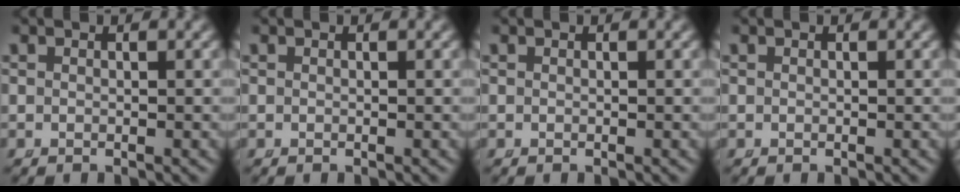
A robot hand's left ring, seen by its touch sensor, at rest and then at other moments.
{"total": 0.0}
{"total": 0.0}
{"total": 0.0}